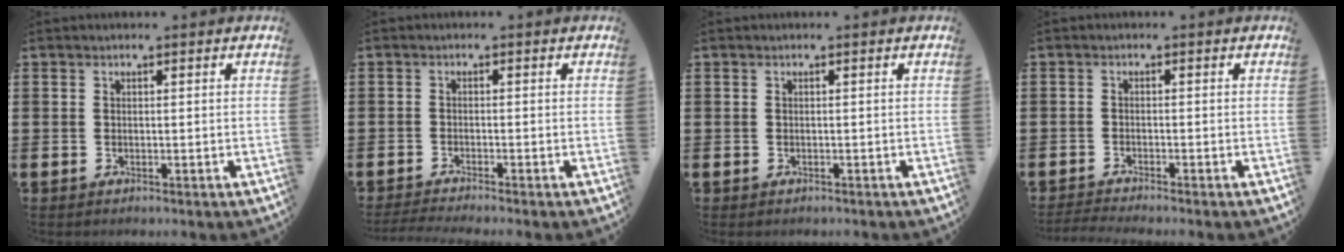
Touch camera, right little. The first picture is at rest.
{"total": 0.7, "force": [-0.6, -0.2, 0.1], "torque": [-0.002, -0.004, -0.012]}
{"total": 0.0}
{"total": 0.7, "force": [-0.7, 0.0, 0.0], "torque": [-0.003, -0.002, -0.015]}